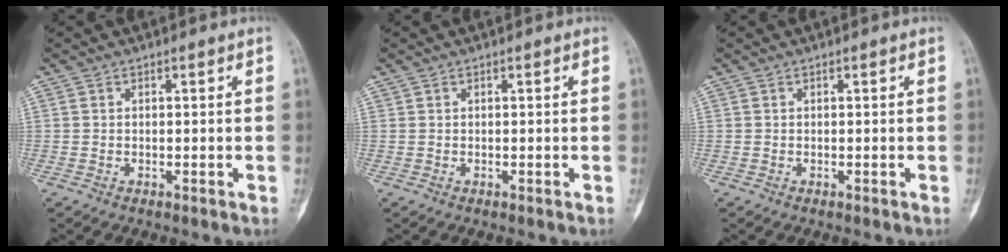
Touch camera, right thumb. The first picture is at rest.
{"total": 0.0}
{"total": 0.0}